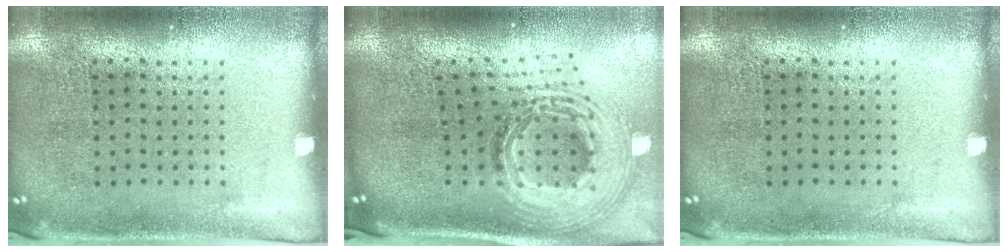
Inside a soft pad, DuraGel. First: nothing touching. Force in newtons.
{"total": 2.9, "press": 2.1, "slide": 2.1}
{"total": 0.0}